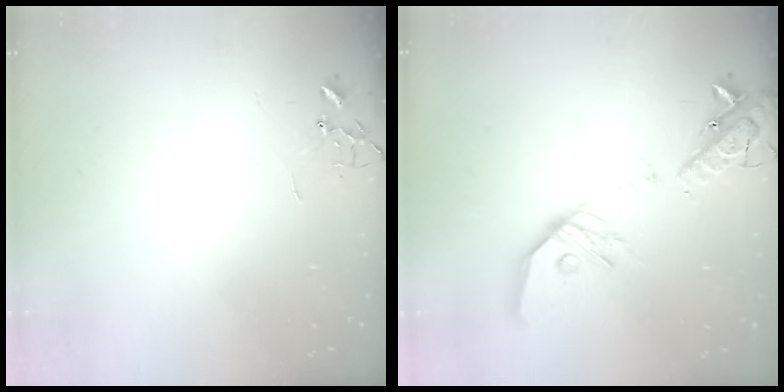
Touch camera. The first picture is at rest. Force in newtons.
{"total": 21.4, "press": 21.2, "slide": 3.5}